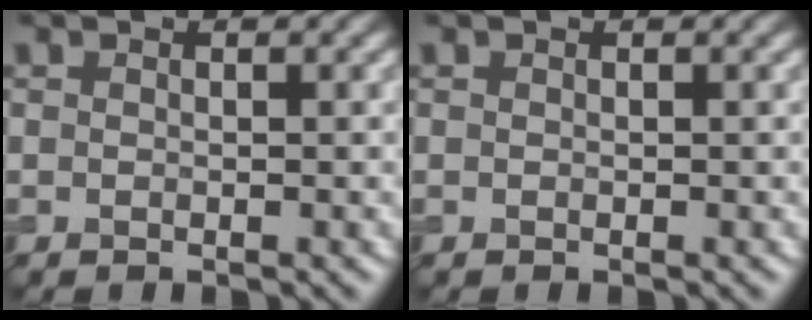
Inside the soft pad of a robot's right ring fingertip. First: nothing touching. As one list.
[{"total": 0.0}]